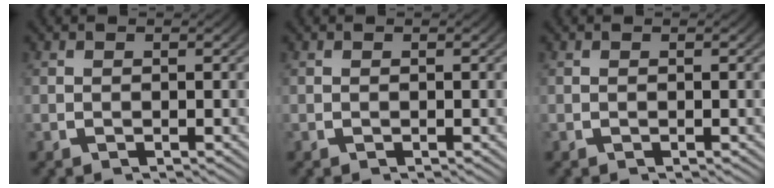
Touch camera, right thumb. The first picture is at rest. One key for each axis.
{"total": 0.0}
{"total": 0.0}